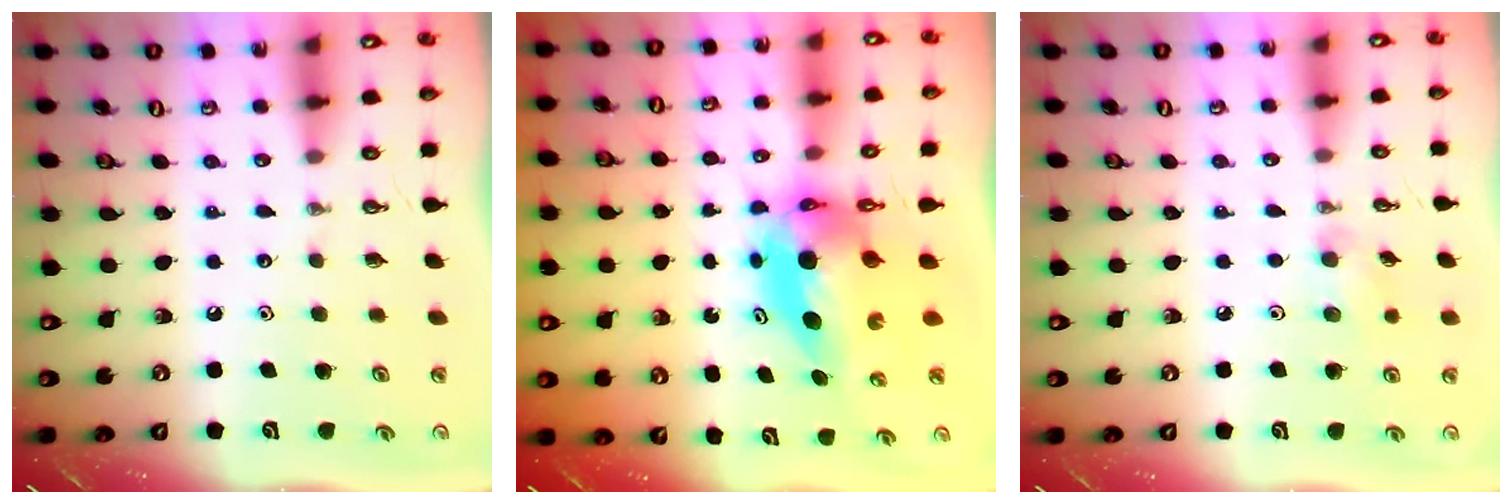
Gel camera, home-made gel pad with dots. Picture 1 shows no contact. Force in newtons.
{"total": 7.7, "press": 7.7, "slide": 0.9}
{"total": 5.0, "press": 4.9, "slide": 1.4}